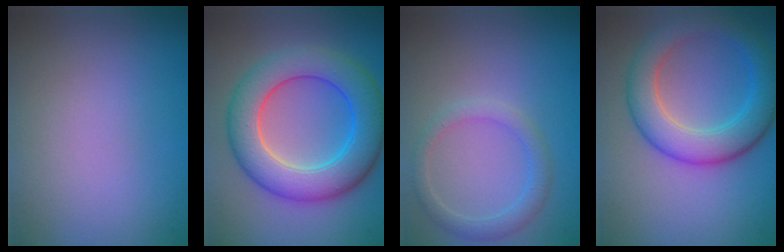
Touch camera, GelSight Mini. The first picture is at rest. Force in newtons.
{"total": 8.5, "press": 8.4, "slide": 0.6}
{"total": 2.1, "press": 2.1, "slide": 0.3}
{"total": 6.0, "press": 6.0, "slide": 0.3}